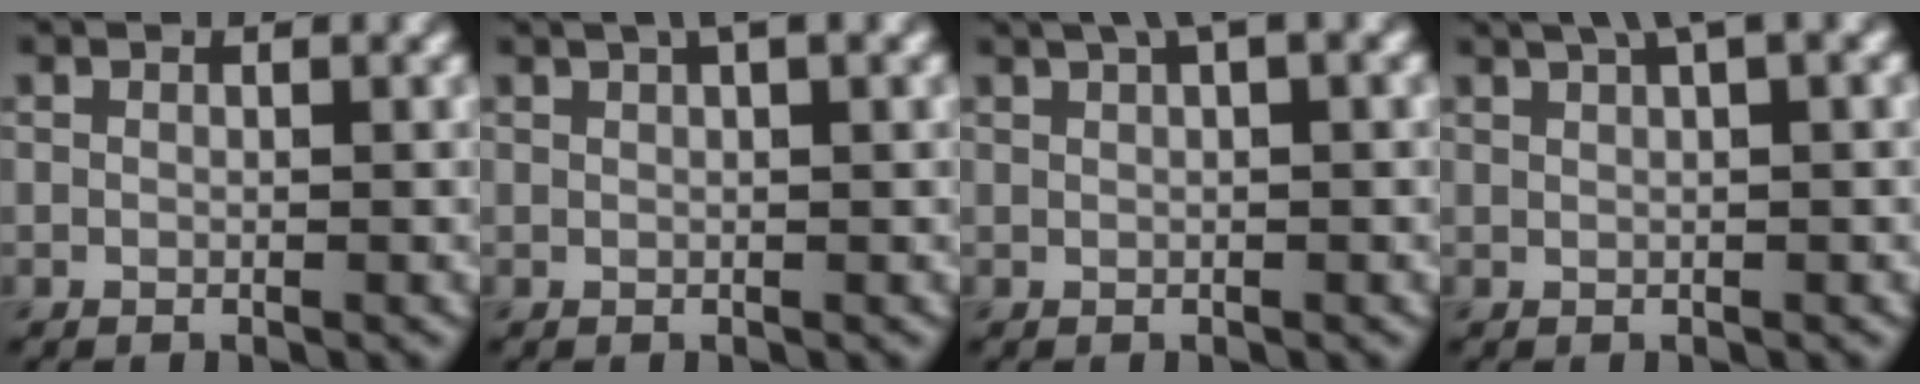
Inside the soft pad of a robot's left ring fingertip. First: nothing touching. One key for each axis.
{"total": 3.1, "fx": 1.8, "fy": 0.7, "fz": 2.3, "tx": -0.025, "ty": 0.002, "tz": 0.023}
{"total": 3.4, "fx": 2.0, "fy": 0.7, "fz": 2.6, "tx": -0.036, "ty": 0.014, "tz": 0.031}
{"total": 3.7, "fx": 2.3, "fy": 0.6, "fz": 2.8, "tx": -0.037, "ty": 0.015, "tz": 0.036}